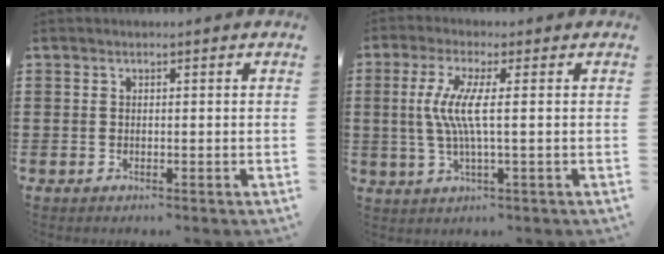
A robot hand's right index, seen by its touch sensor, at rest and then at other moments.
{"total": 6.6, "force": [0.3, 0.3, 6.5], "torque": [-0.152, -0.016, -0.007]}